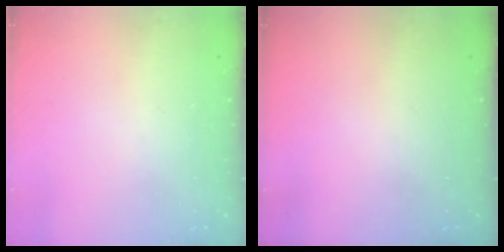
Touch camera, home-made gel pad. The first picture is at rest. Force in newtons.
{"total": 0.0}